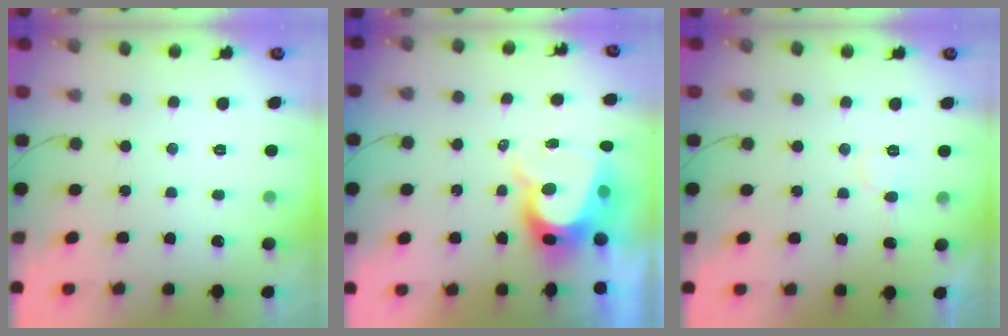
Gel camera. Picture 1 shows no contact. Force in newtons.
{"total": 9.6, "press": 9.5, "slide": 0.8}
{"total": 5.9, "press": 5.9, "slide": 0.4}